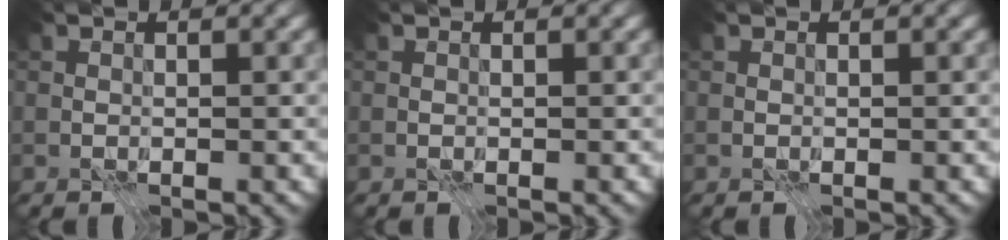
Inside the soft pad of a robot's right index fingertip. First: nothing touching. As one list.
[{"total": 0.0}, {"total": 0.0}]